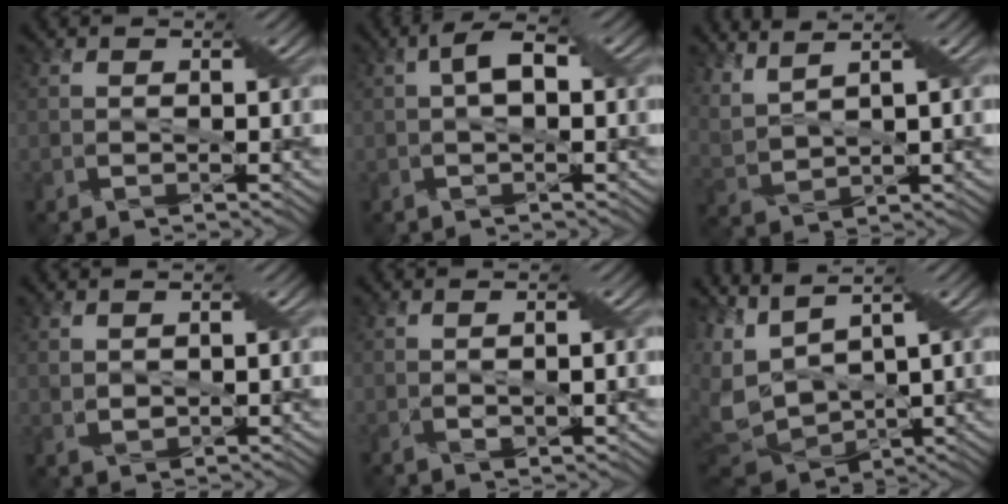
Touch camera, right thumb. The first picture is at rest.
{"total": 3.1, "force": [0.7, 0.8, 2.9], "torque": [-0.067, 0.007, 0.014]}
{"total": 4.8, "force": [4.2, -0.1, 2.3], "torque": [-0.087, 0.001, 0.097]}
{"total": 1.5, "force": [1.4, 0.4, 0.6], "torque": [-0.037, -0.007, 0.037]}
{"total": 1.4, "force": [0.3, 0.0, 1.4], "torque": [-0.033, -0.008, 0.014]}
{"total": 8.5, "force": [0.6, 4.1, 7.4], "torque": [-0.215, -0.018, 0.048]}